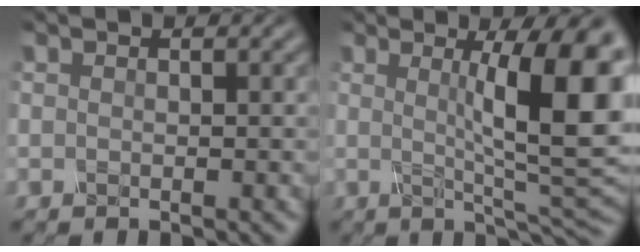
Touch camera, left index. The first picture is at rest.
{"total": 11.3, "force": [1.8, 2.5, 10.8], "torque": [-0.121, 0.000, 0.028]}